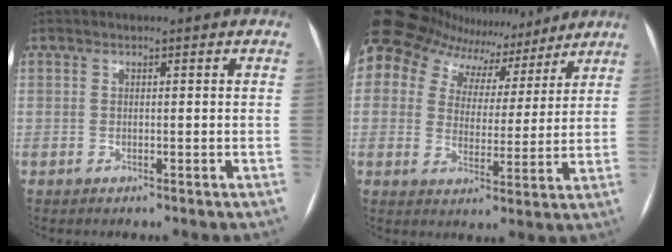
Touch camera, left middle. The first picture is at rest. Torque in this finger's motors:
{"motor_torque": [2.14, 0.00, 1.05, 0.21]}